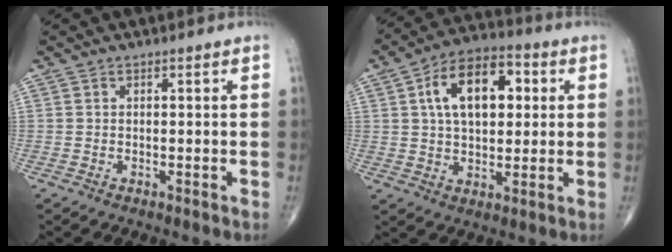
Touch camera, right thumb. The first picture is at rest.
{"total": 14.8, "force": [3.4, 8.5, 11.6], "torque": [-0.167, 0.014, 0.050]}